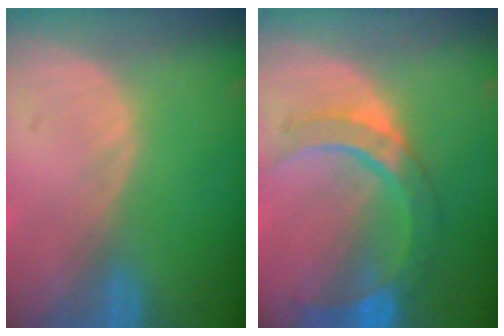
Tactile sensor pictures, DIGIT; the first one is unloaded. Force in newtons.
{"total": 8.8, "press": 8.0, "slide": 3.7}